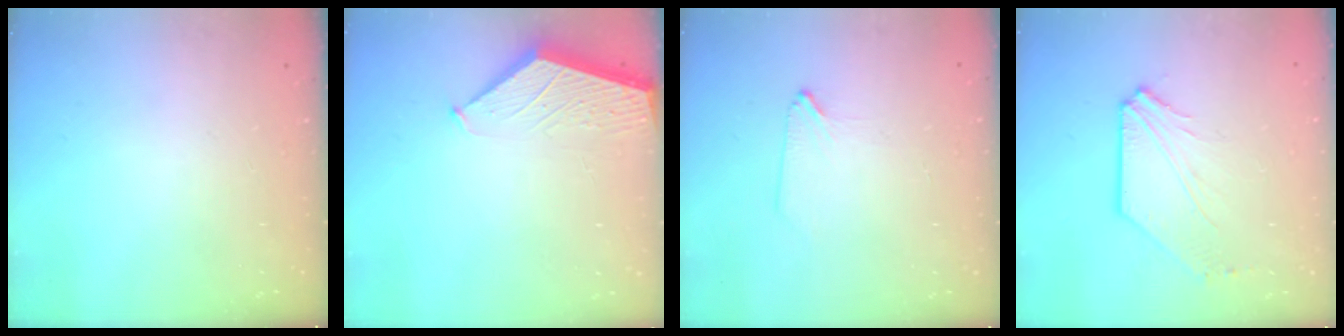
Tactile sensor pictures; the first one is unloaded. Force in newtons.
{"total": 1.9, "press": 1.9, "slide": 0.2}
{"total": 1.2, "press": 1.2, "slide": 0.3}
{"total": 6.8, "press": 6.8, "slide": 0.8}